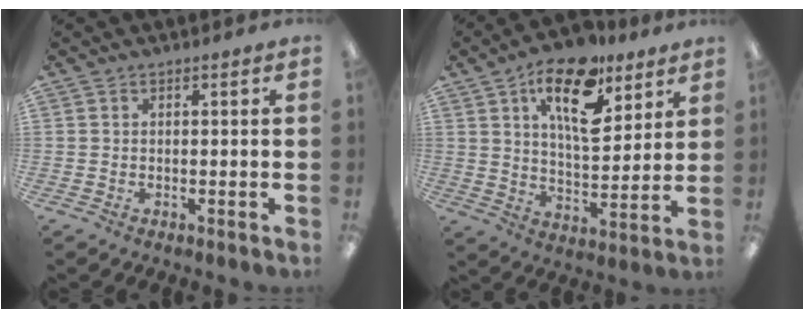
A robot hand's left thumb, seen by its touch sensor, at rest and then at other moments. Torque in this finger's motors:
{"motor_torque": [0.35, 0.70, 1.37, -1.40, 0.11]}